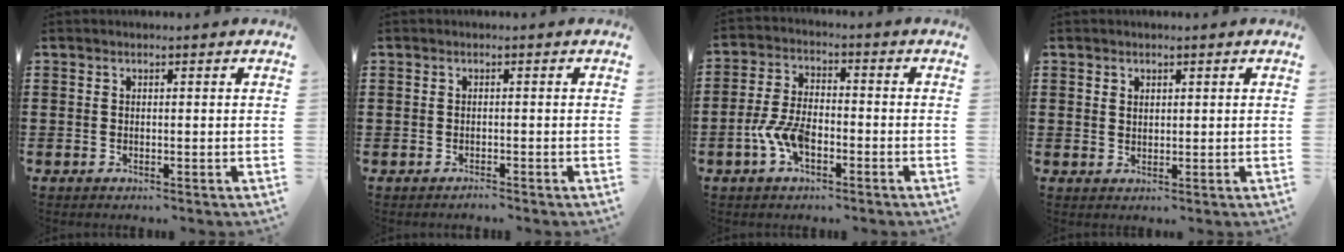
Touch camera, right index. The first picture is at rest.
{"total": 0.8, "force": [-0.7, 0.2, -0.1], "torque": [0.000, 0.004, -0.017]}
{"total": 6.4, "force": [-2.7, 3.1, 5.0], "torque": [-0.126, -0.006, -0.056]}
{"total": 1.3, "force": [1.0, 0.8, 0.2], "torque": [-0.006, 0.002, 0.020]}